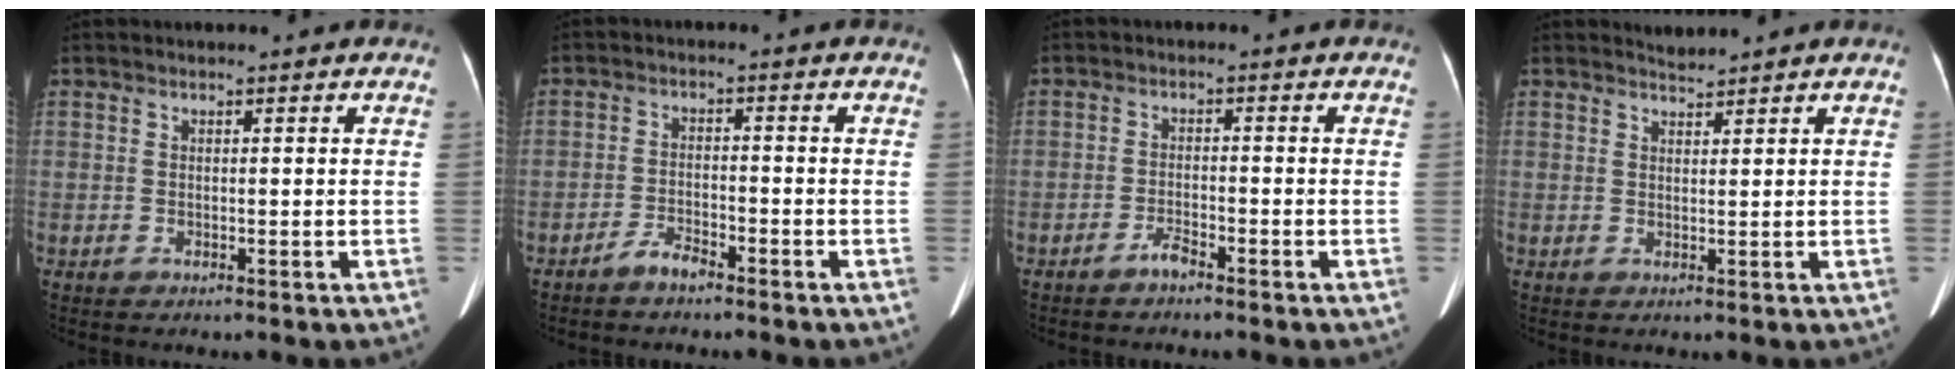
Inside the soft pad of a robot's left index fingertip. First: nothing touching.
{"total": 2.8, "force": [-2.5, 0.6, 1.2], "torque": [-0.025, -0.002, -0.047]}
{"total": 2.0, "force": [-1.8, 0.2, 0.9], "torque": [-0.019, -0.002, -0.032]}
{"total": 1.3, "force": [1.3, -0.2, -0.2], "torque": [-0.004, 0.002, 0.024]}